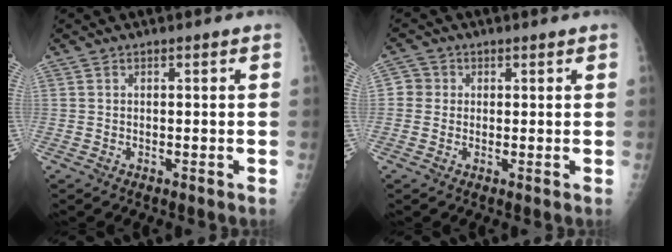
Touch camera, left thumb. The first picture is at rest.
{"total": 2.8, "force": [0.4, 2.7, 0.6], "torque": [0.010, 0.004, 0.000]}